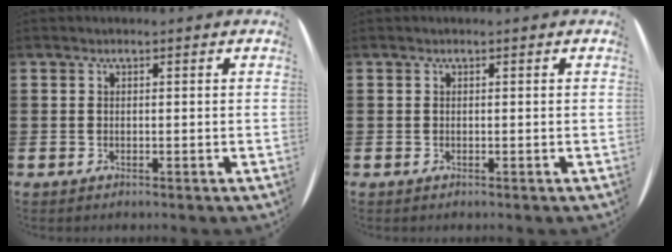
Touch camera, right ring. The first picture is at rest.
{"total": 0.0}